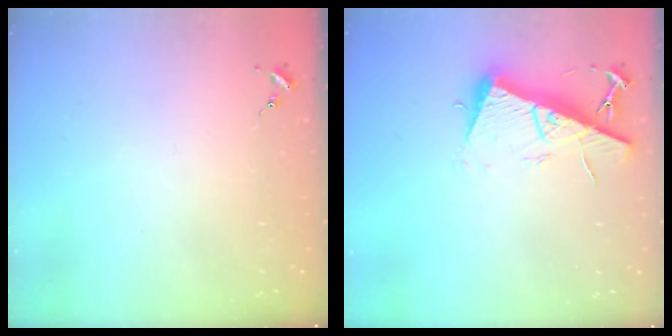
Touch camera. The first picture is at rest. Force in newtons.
{"total": 13.2, "press": 13.1, "slide": 1.3}